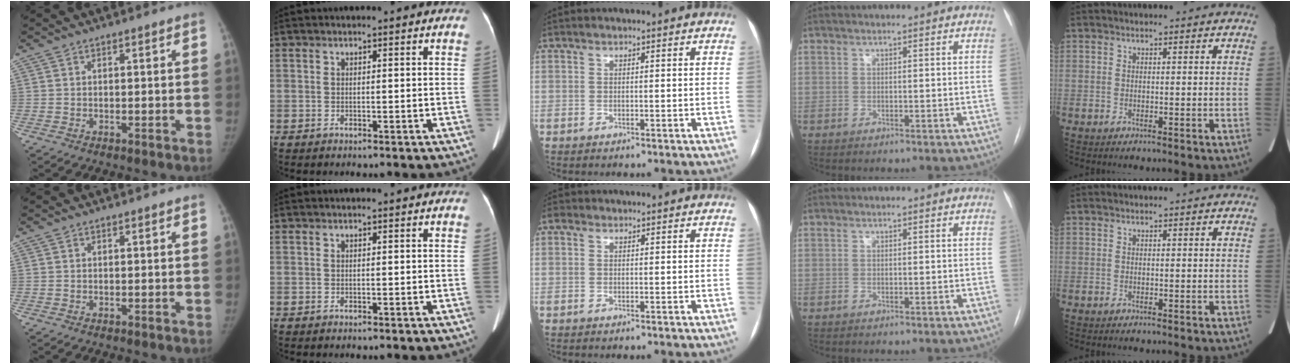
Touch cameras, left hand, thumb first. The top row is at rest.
{"middle": {"total": 0.7, "force": [0.3, 0.7, 0.2], "torque": [-0.002, 0.004, 0.002]}}